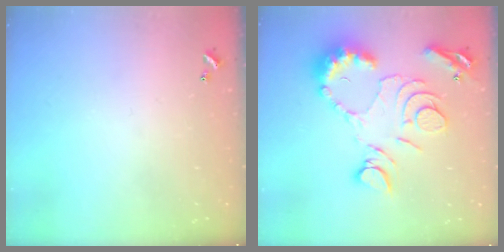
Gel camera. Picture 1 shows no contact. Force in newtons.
{"total": 15.9, "press": 15.8, "slide": 1.7}